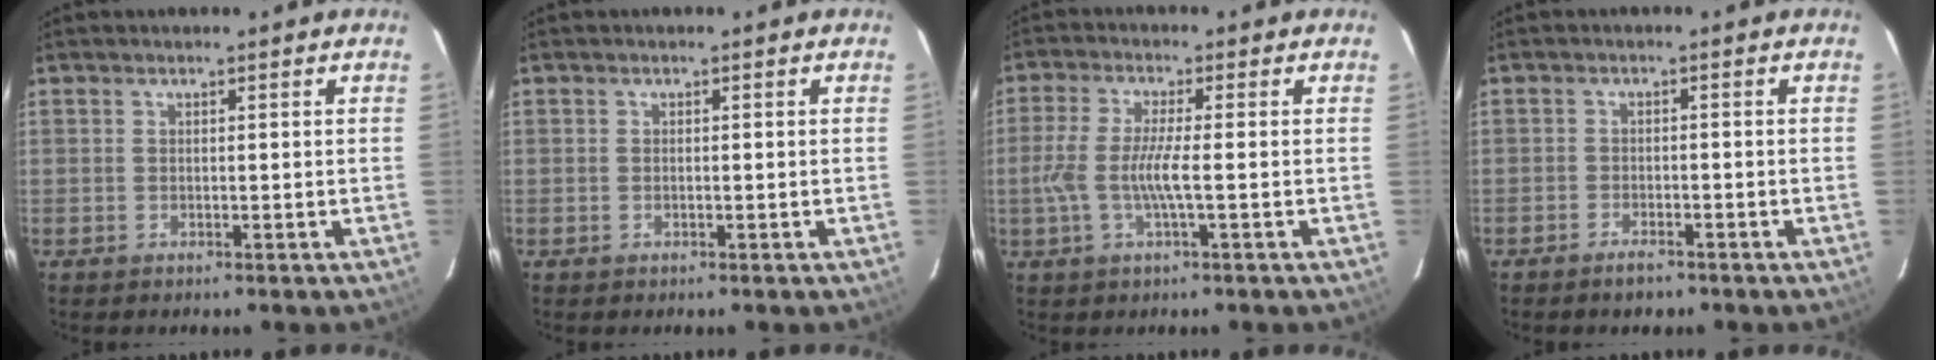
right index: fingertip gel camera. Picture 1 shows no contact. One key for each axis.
{"total": 0.0}
{"total": 6.7, "fx": -1.4, "fy": 0.5, "fz": 6.6, "tx": -0.140, "ty": -0.003, "tz": -0.028}
{"total": 3.0, "fx": -2.4, "fy": 1.3, "fz": 1.2, "tx": -0.032, "ty": 0.002, "tz": -0.042}